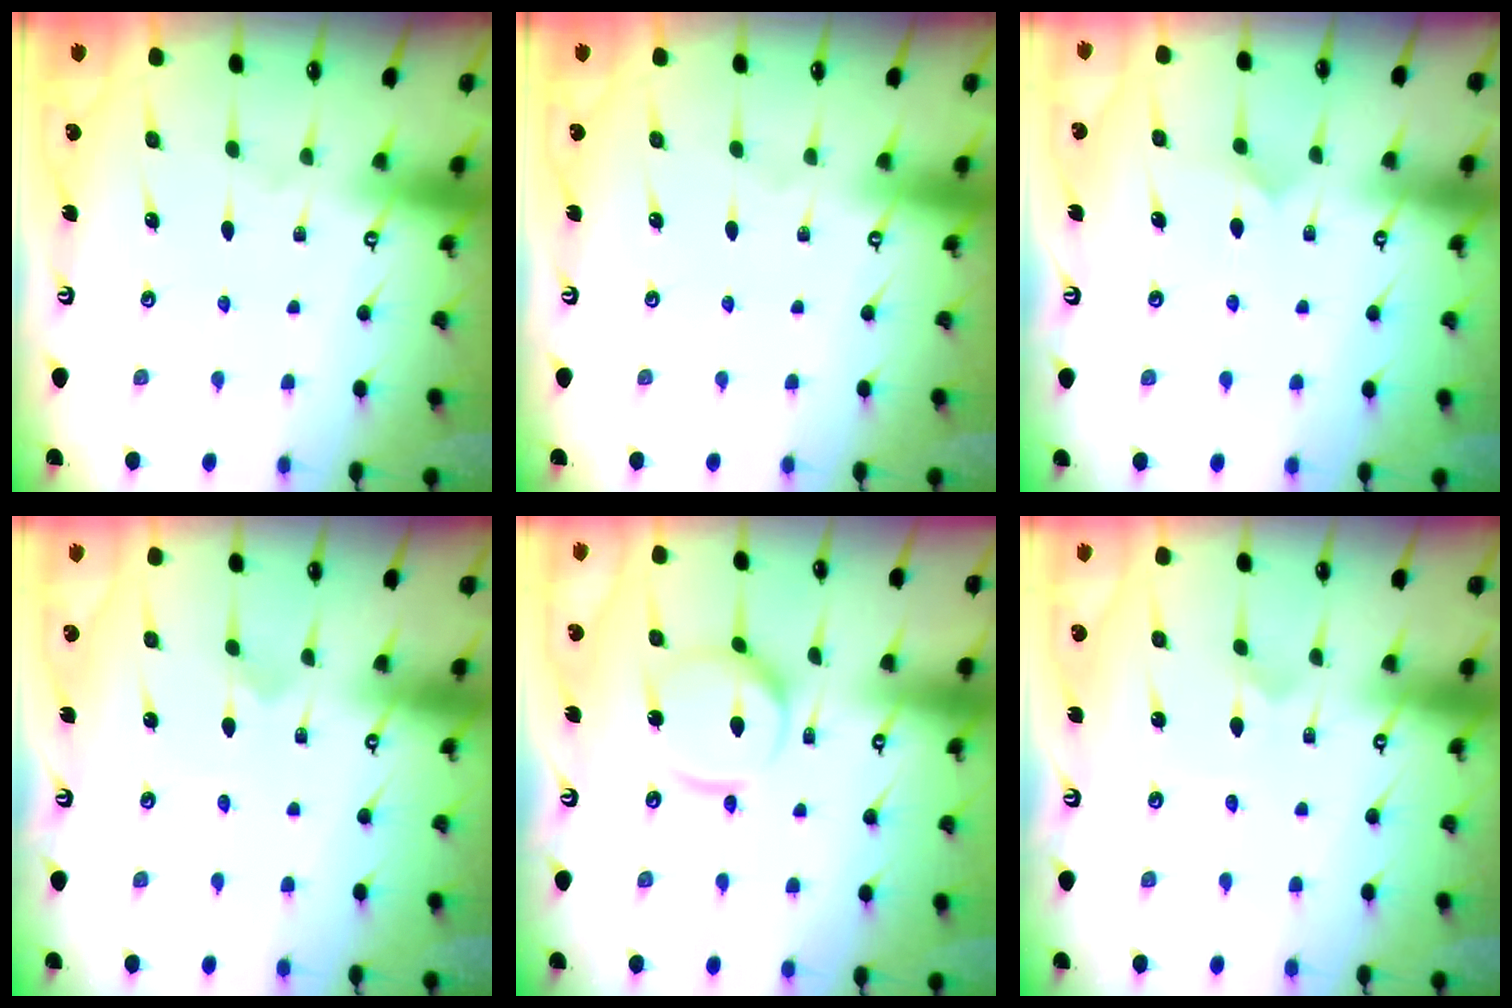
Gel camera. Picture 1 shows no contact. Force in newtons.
{"total": 0.0}
{"total": 5.0, "press": 5.0, "slide": 0.7}
{"total": 0.0}
{"total": 9.8, "press": 9.7, "slide": 1.0}
{"total": 0.0}